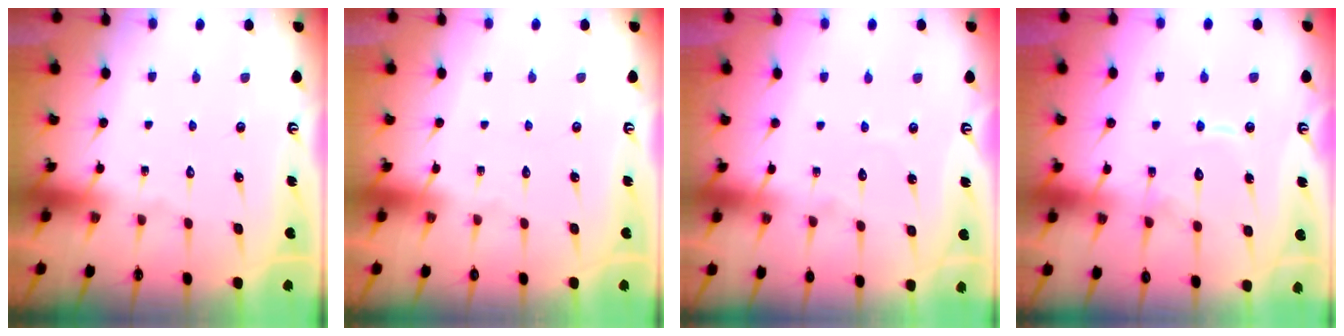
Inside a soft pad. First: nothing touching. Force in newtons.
{"total": 0.0}
{"total": 2.6, "press": 2.6, "slide": 0.3}
{"total": 10.2, "press": 10.1, "slide": 1.0}